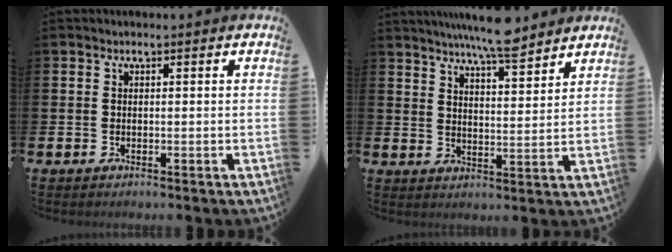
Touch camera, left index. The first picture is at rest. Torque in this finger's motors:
{"motor_torque": [0.99, -1.15, 0.50, 0.21]}